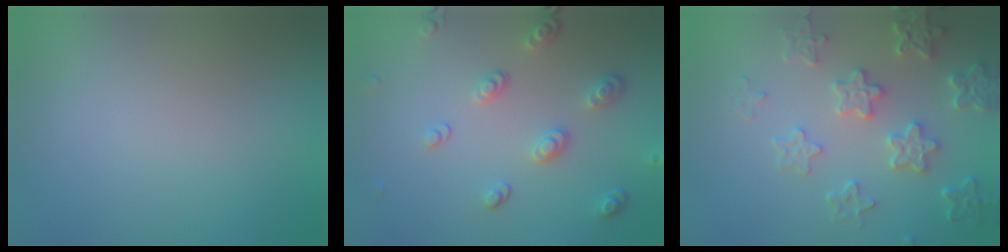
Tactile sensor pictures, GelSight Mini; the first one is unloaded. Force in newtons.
{"total": 3.3, "press": 2.6, "slide": 2.1}
{"total": 4.5, "press": 3.9, "slide": 2.2}